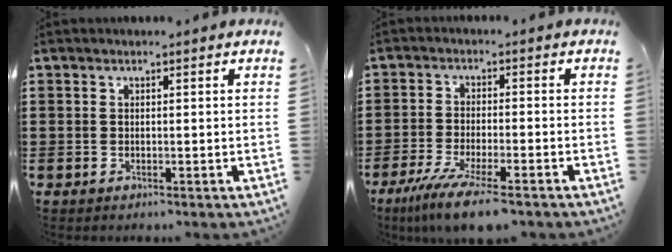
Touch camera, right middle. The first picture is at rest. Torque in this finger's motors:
{"motor_torque": [1.98, -0.16, 0.63, 0.21]}